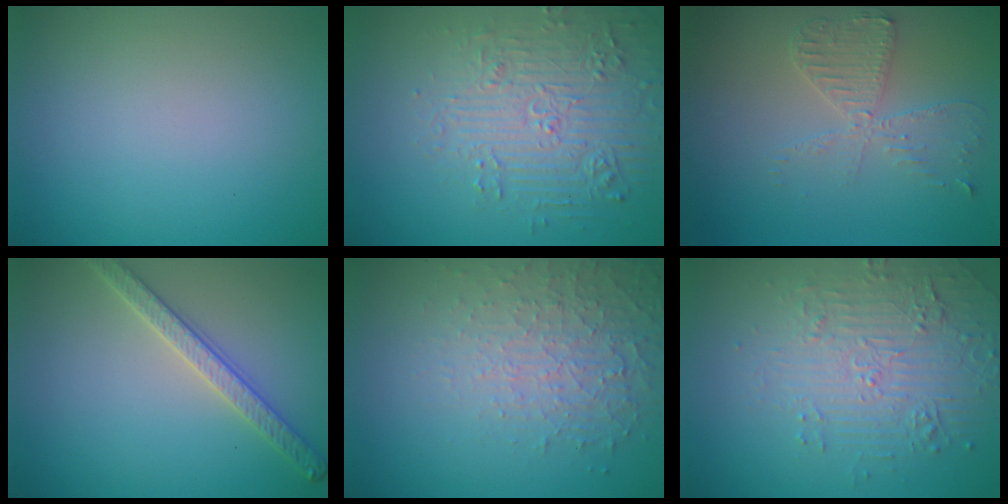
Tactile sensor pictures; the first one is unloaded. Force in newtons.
{"total": 4.6, "press": 4.6, "slide": 0.8}
{"total": 3.5, "press": 3.0, "slide": 1.8}
{"total": 3.2, "press": 3.0, "slide": 1.0}
{"total": 4.9, "press": 3.3, "slide": 3.7}
{"total": 4.9, "press": 3.6, "slide": 3.4}